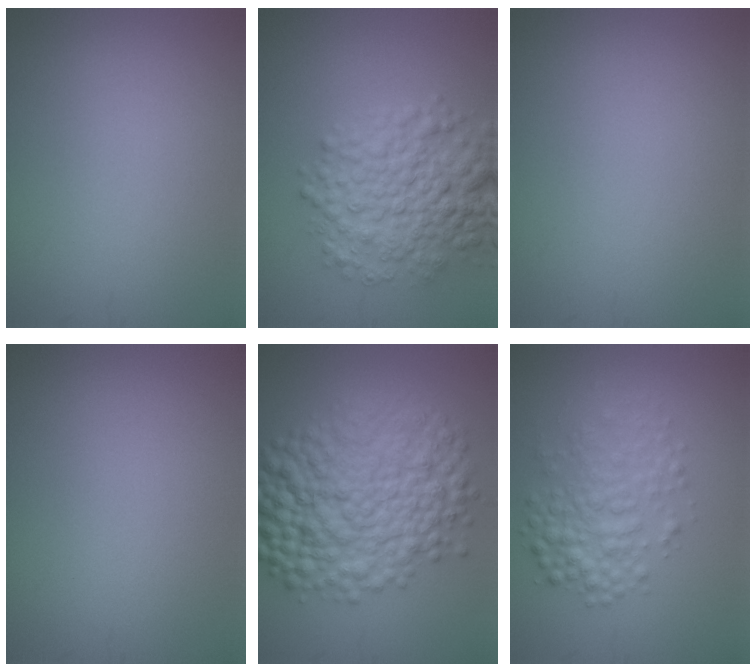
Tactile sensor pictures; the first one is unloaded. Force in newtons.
{"total": 6.8, "press": 6.8, "slide": 0.1}
{"total": 0.0}
{"total": 0.0}
{"total": 11.5, "press": 11.5, "slide": 0.0}
{"total": 4.3, "press": 4.3, "slide": 0.1}